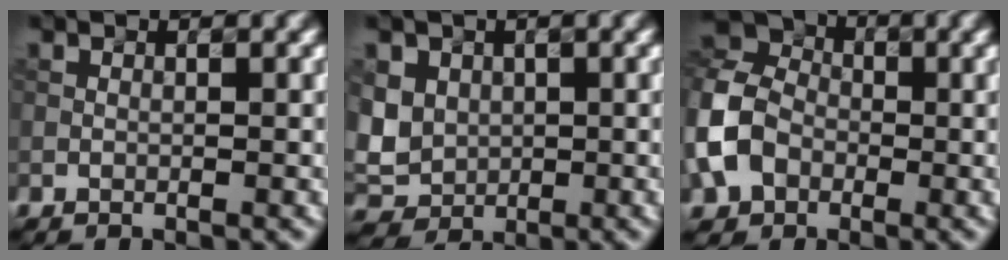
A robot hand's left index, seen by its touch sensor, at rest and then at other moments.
{"total": 4.7, "force": [0.9, 4.2, 1.9], "torque": [-0.064, 0.013, 0.021]}
{"total": 7.0, "force": [-1.8, 5.6, 3.7], "torque": [-0.090, 0.012, -0.056]}